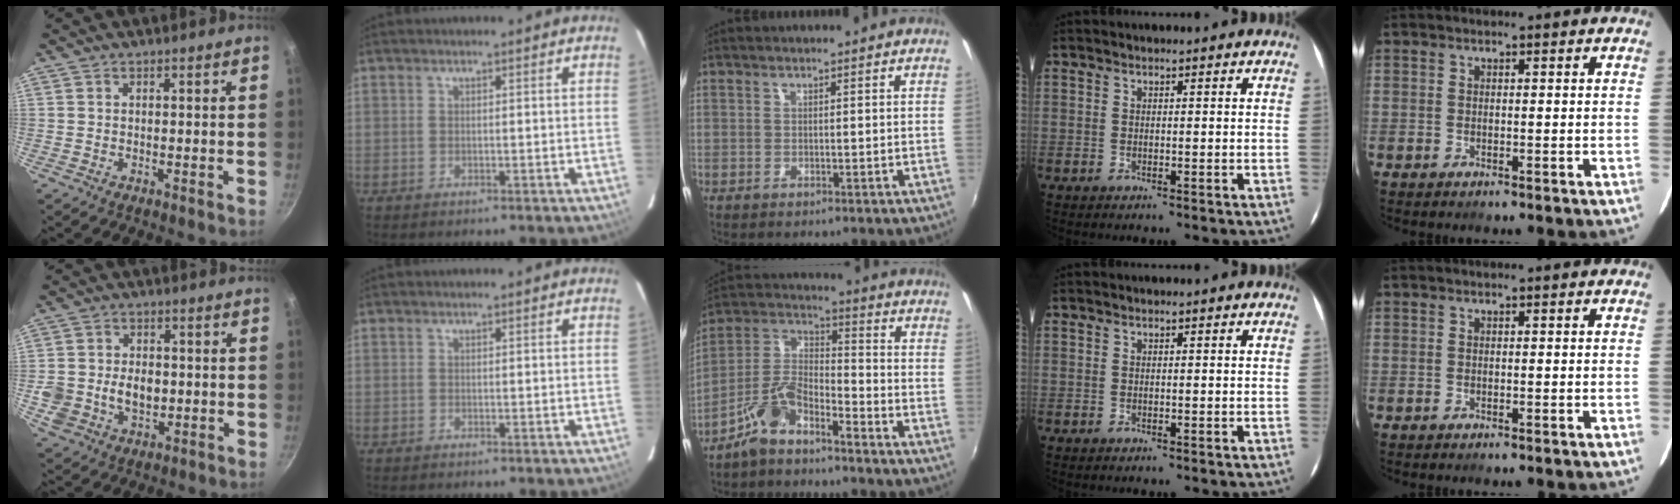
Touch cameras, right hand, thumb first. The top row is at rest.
{"thumb": {"total": 10.1, "force": [-1.0, 7.6, 6.5], "torque": [-0.108, 0.002, -0.015]}, "middle": {"total": 8.3, "force": [-5.9, 2.8, 5.2], "torque": [-0.123, 0.022, -0.118]}}